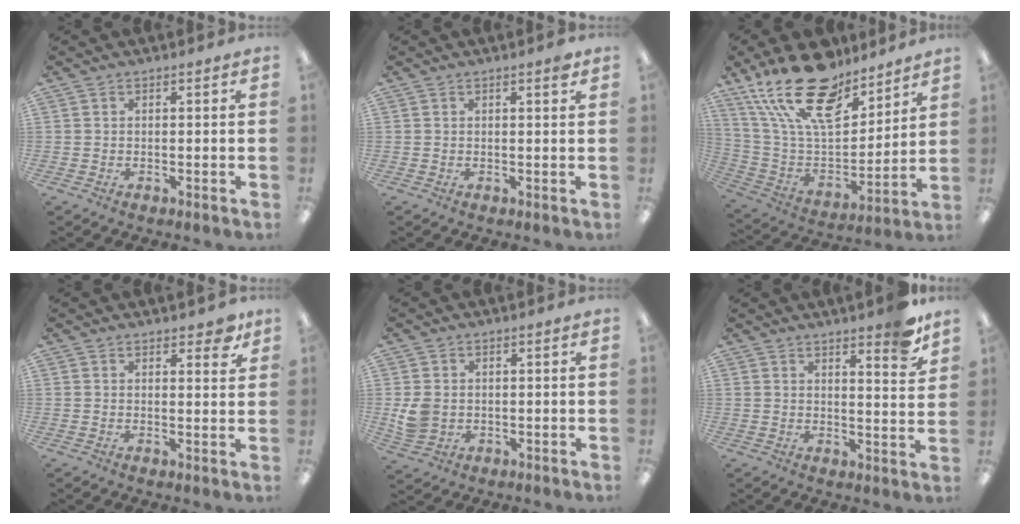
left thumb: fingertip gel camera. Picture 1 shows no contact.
{"total": 1.5, "force": [1.0, 0.2, 1.1], "torque": [-0.008, -0.004, 0.014]}
{"total": 23.7, "force": [16.5, 10.7, 13.2], "torque": [-0.255, -0.102, 0.295]}
{"total": 4.0, "force": [3.1, 1.6, 1.9], "torque": [-0.011, -0.014, 0.051]}
{"total": 5.0, "force": [0.3, 4.2, 2.7], "torque": [-0.049, 0.004, 0.008]}
{"total": 7.8, "force": [6.1, 1.7, 4.6], "torque": [-0.050, -0.038, 0.099]}